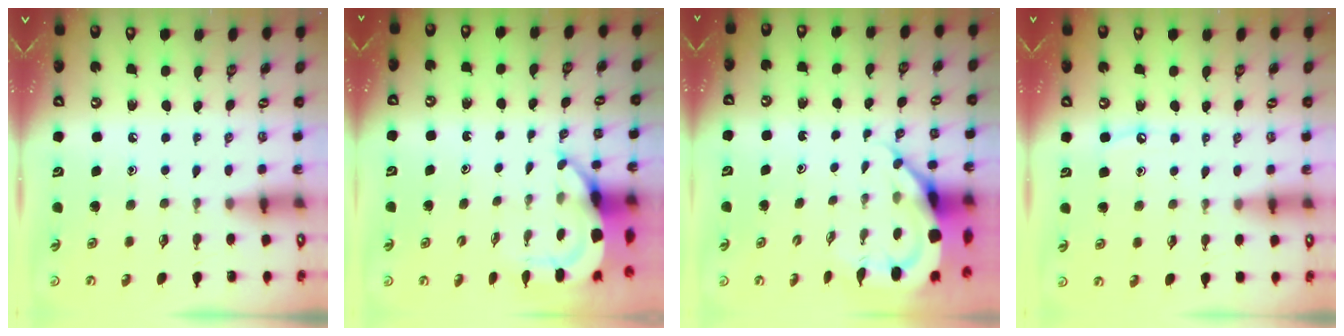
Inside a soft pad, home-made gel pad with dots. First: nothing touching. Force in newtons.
{"total": 6.5, "press": 6.4, "slide": 0.9}
{"total": 7.7, "press": 7.7, "slide": 0.9}
{"total": 4.7, "press": 4.7, "slide": 0.7}